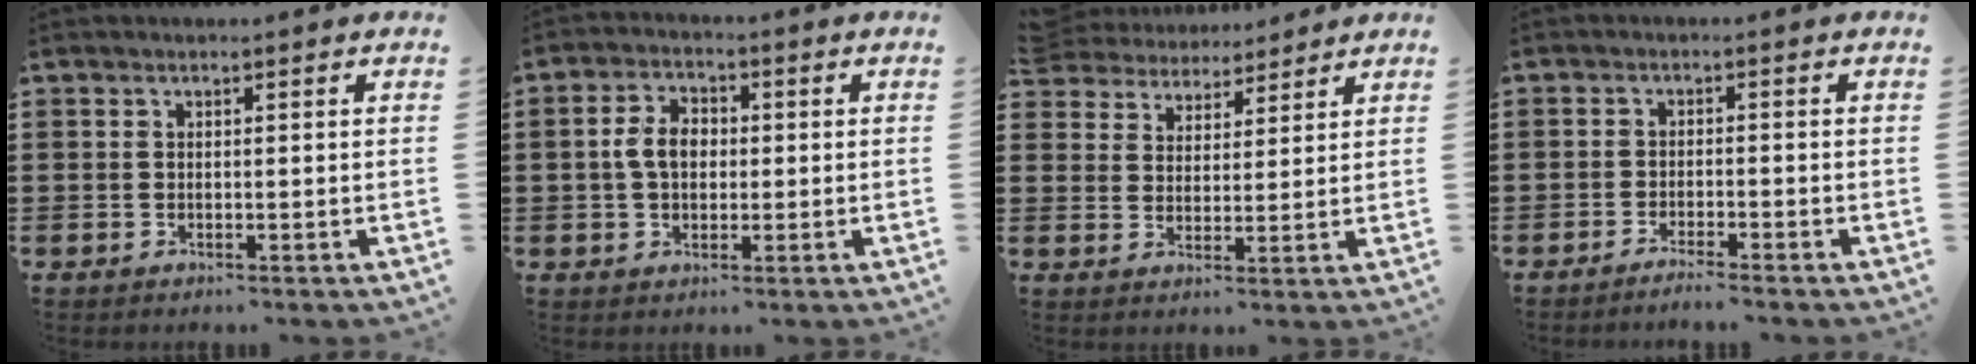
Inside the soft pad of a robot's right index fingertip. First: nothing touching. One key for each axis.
{"total": 5.2, "fx": 0.1, "fy": 3.5, "fz": 3.8, "tx": -0.088, "ty": 0.013, "tz": -0.003}
{"total": 4.7, "fx": 4.4, "fy": 1.5, "fz": -0.5, "tx": -0.014, "ty": -0.014, "tz": 0.083}
{"total": 2.0, "fx": -1.9, "fy": -0.4, "fz": 0.4, "tx": -0.008, "ty": 0.002, "tz": -0.038}